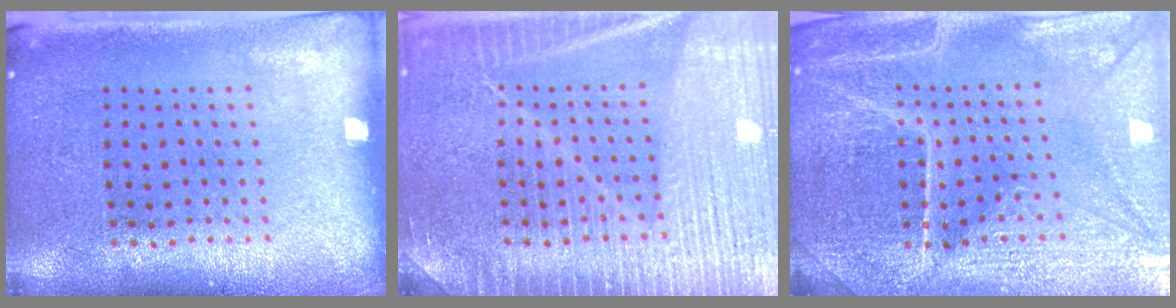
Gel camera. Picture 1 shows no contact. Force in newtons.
{"total": 6.8, "press": 6.7, "slide": 0.9}
{"total": 4.9, "press": 4.6, "slide": 1.6}